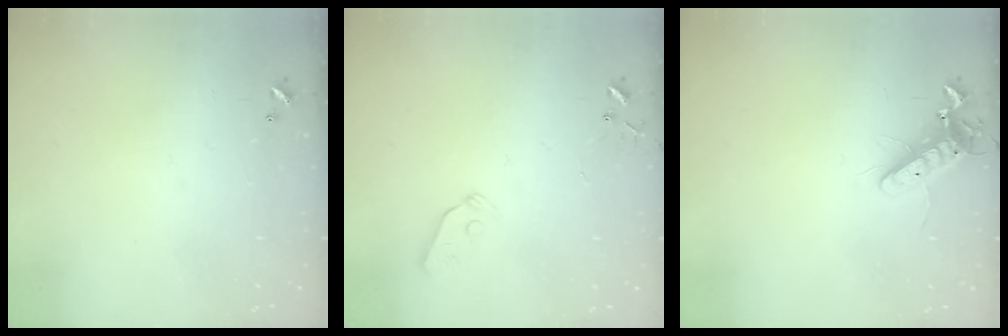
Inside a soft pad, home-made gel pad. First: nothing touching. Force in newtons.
{"total": 3.6, "press": 3.5, "slide": 0.7}
{"total": 11.2, "press": 11.1, "slide": 1.4}